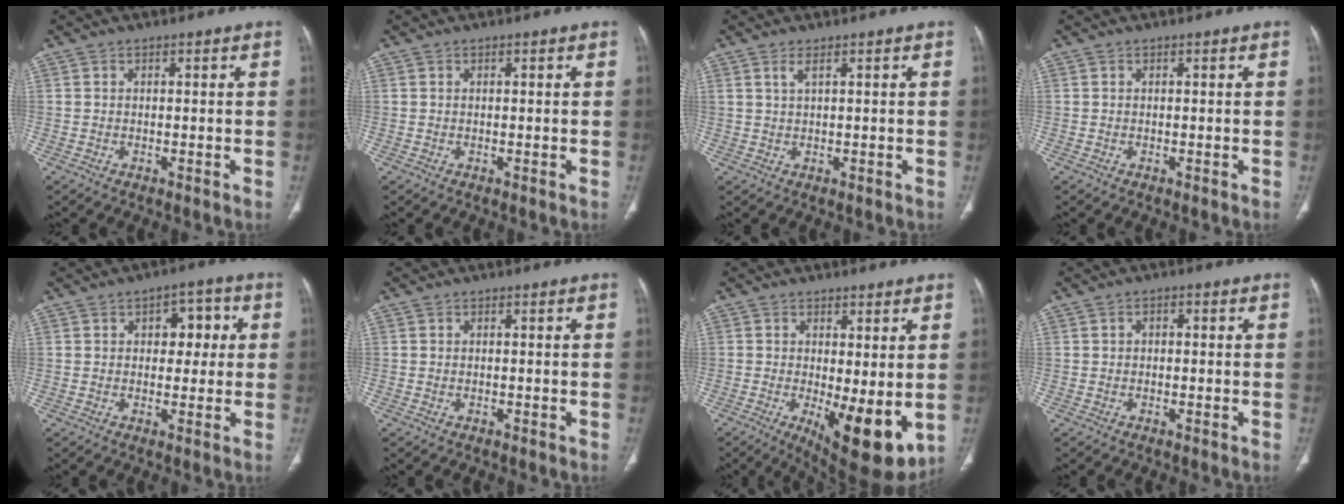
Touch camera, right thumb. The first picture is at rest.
{"total": 0.0}
{"total": 1.7, "force": [1.0, 0.3, 1.3], "torque": [-0.034, -0.001, 0.027]}
{"total": 0.0}
{"total": 6.6, "force": [1.6, 4.1, 4.9], "torque": [-0.027, 0.007, 0.016]}
{"total": 0.0}
{"total": 11.8, "force": [-1.9, 4.1, 10.9], "torque": [-0.155, -0.029, -0.014]}
{"total": 1.3, "force": [0.1, 1.0, 0.9], "torque": [-0.008, 0.006, -0.001]}